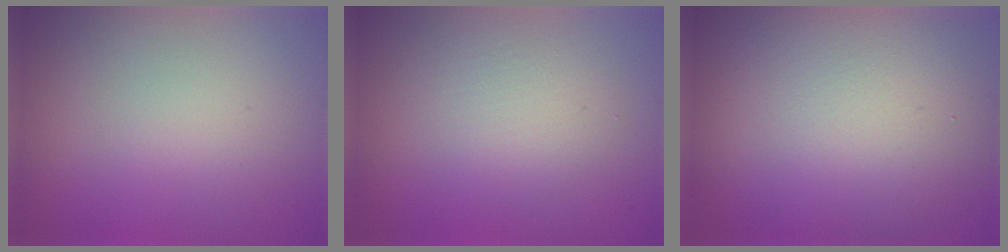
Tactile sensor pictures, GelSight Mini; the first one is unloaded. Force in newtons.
{"total": 2.6, "press": 2.6, "slide": 0.2}
{"total": 11.8, "press": 11.7, "slide": 1.0}